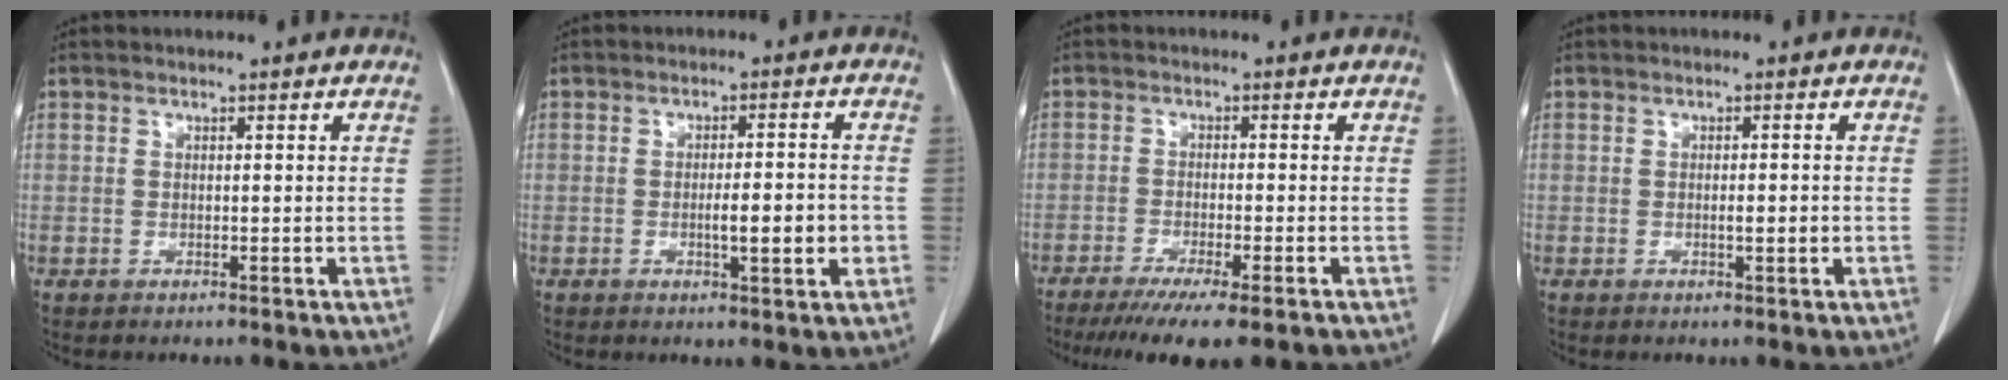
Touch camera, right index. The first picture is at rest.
{"total": 5.7, "force": [-1.3, 0.9, 5.5], "torque": [-0.086, -0.001, -0.013]}
{"total": 10.5, "force": [-7.9, 0.8, 6.8], "torque": [-0.090, -0.022, -0.119]}
{"total": 1.7, "force": [-0.3, 0.4, 1.6], "torque": [-0.029, 0.000, -0.002]}